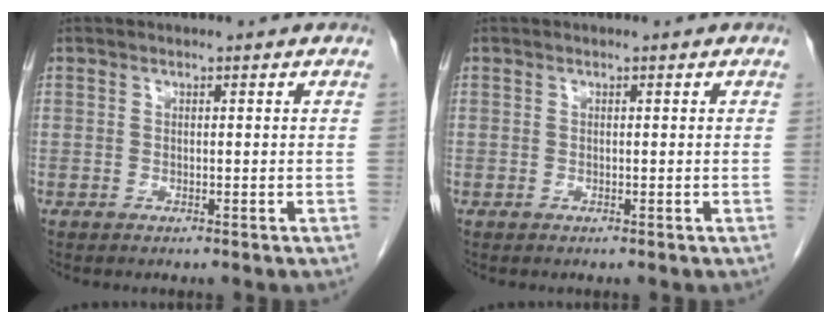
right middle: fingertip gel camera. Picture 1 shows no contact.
{"total": 0.0}